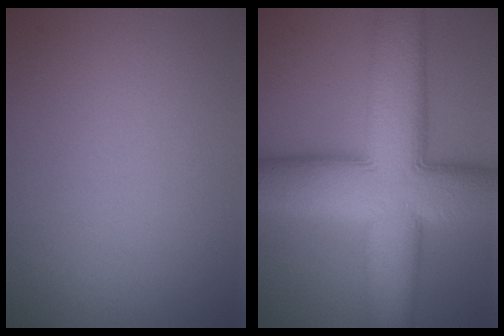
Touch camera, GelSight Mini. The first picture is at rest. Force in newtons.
{"total": 14.9, "press": 14.9, "slide": 0.7}